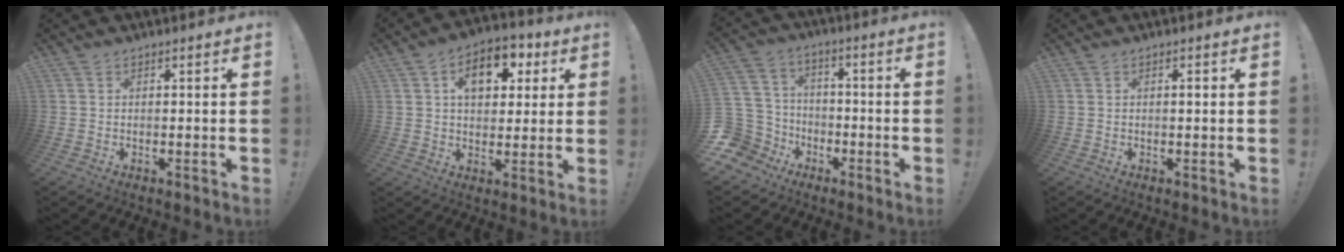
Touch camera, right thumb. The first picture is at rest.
{"total": 12.1, "force": [4.2, 8.2, 7.9], "torque": [-0.102, -0.006, 0.073]}
{"total": 10.1, "force": [-3.7, 9.0, 2.7], "torque": [-0.063, 0.025, -0.063]}
{"total": 1.0, "force": [0.3, 0.1, 0.9], "torque": [-0.012, -0.001, 0.003]}